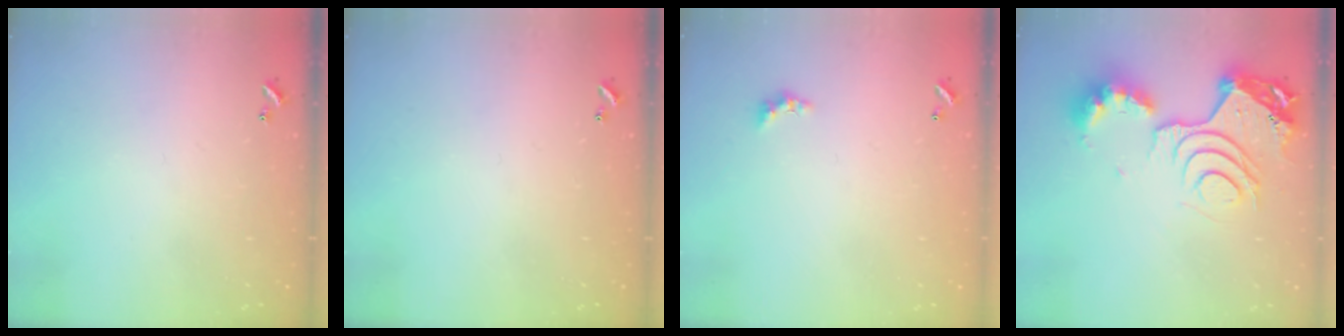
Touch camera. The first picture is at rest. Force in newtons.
{"total": 0.0}
{"total": 1.3, "press": 1.2, "slide": 0.5}
{"total": 15.4, "press": 15.3, "slide": 1.6}